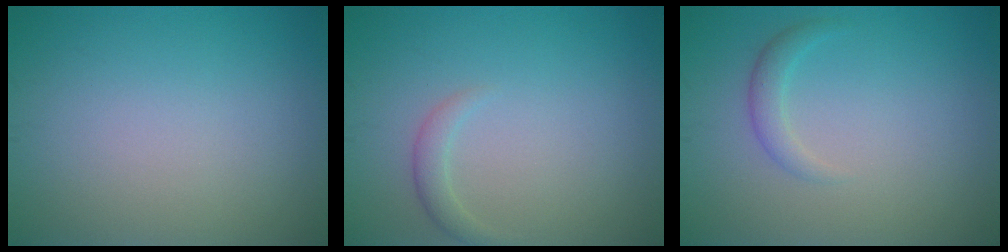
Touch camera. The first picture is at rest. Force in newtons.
{"total": 1.3, "press": 1.3, "slide": 0.0}
{"total": 1.5, "press": 1.5, "slide": 0.0}